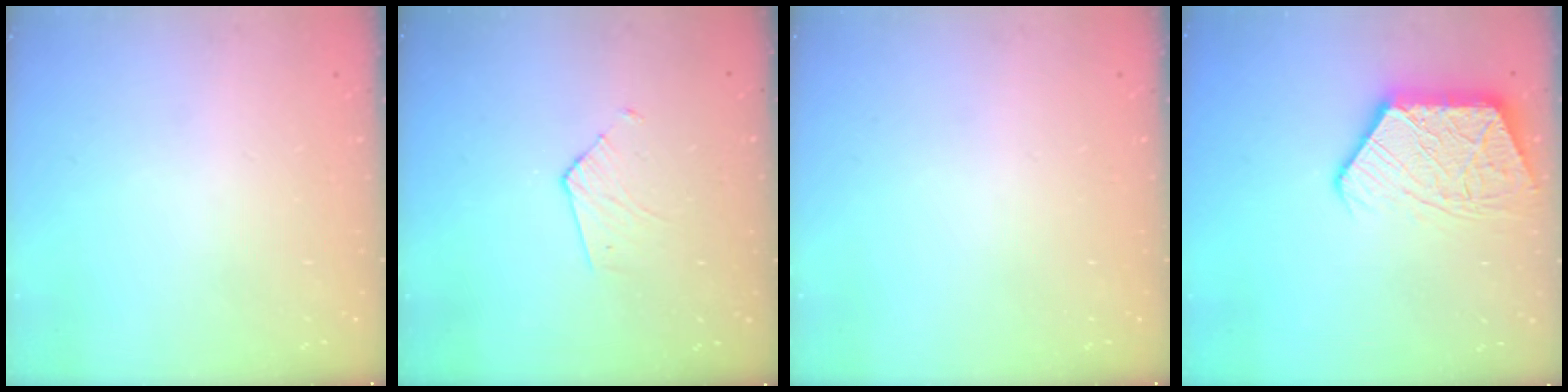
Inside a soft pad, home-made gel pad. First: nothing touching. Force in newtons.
{"total": 3.5, "press": 3.4, "slide": 0.3}
{"total": 0.0}
{"total": 12.8, "press": 12.7, "slide": 1.2}